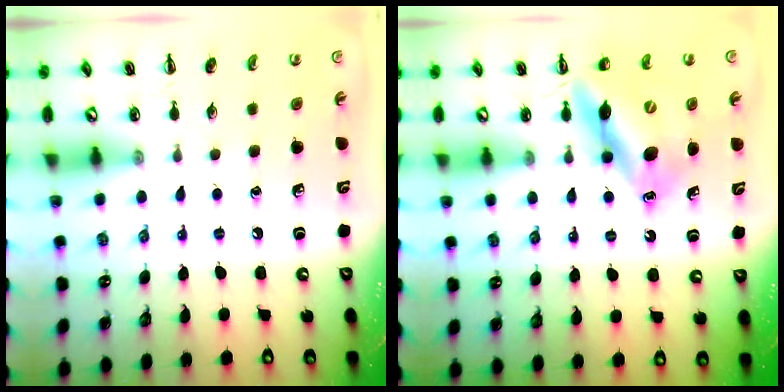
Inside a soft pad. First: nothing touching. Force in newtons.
{"total": 13.8, "press": 13.2, "slide": 4.0}